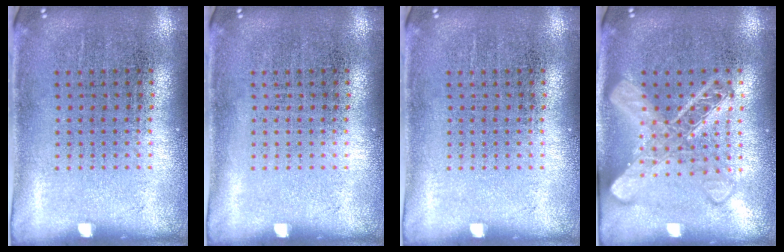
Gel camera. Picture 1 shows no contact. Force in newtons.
{"total": 0.0}
{"total": 0.0}
{"total": 2.7, "press": 2.6, "slide": 0.5}